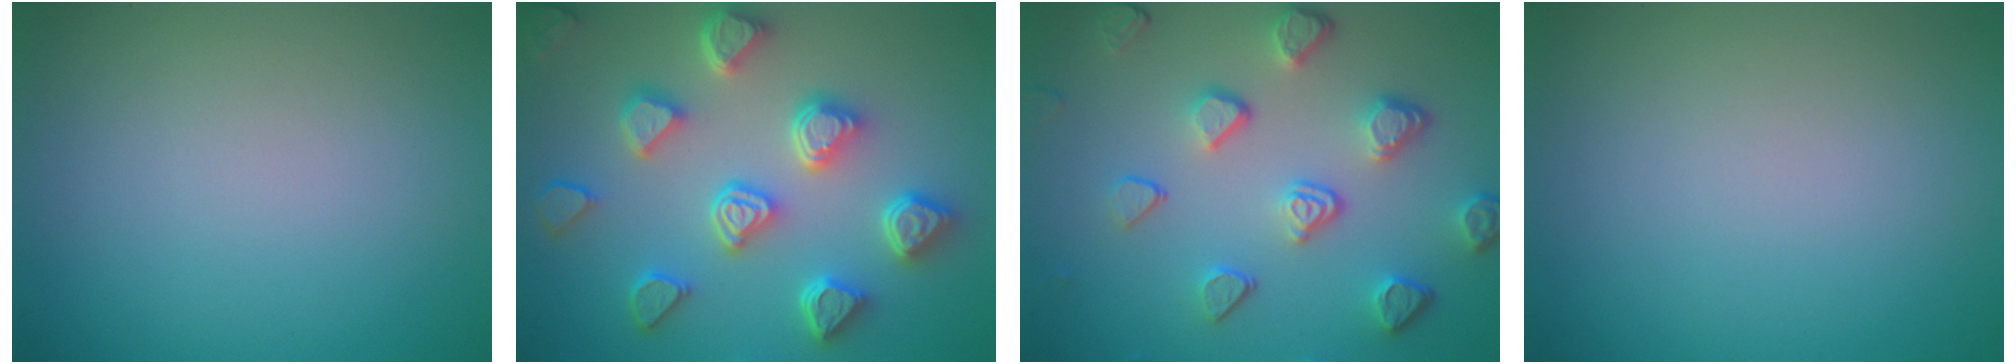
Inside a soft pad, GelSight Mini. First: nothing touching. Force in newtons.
{"total": 7.0, "press": 6.0, "slide": 3.6}
{"total": 4.9, "press": 3.7, "slide": 3.3}
{"total": 0.0}